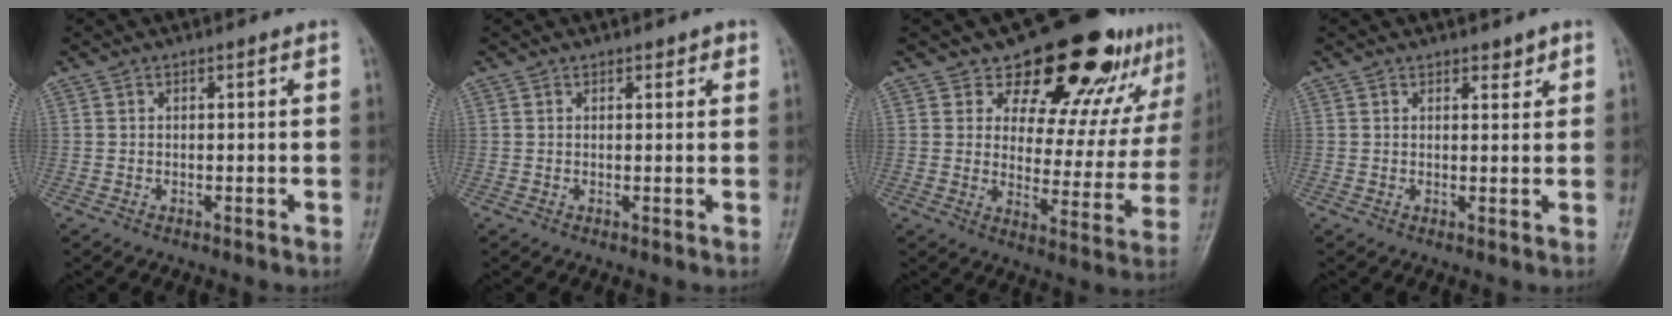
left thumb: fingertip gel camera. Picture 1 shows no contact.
{"total": 1.3, "force": [0.9, 0.8, 0.6], "torque": [0.005, -0.003, 0.007]}
{"total": 19.3, "force": [14.1, 9.4, 9.2], "torque": [-0.062, -0.094, 0.179]}
{"total": 1.9, "force": [1.4, 1.0, 0.8], "torque": [0.003, -0.008, 0.018]}